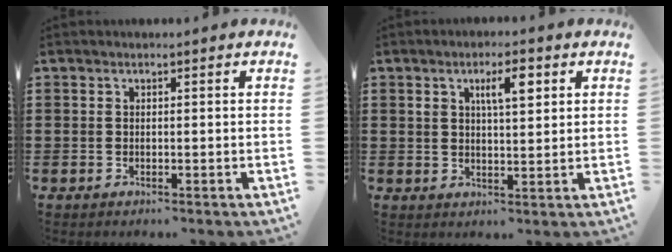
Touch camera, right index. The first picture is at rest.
{"total": 4.8, "force": [2.1, 1.5, 4.1], "torque": [-0.070, 0.004, 0.031]}